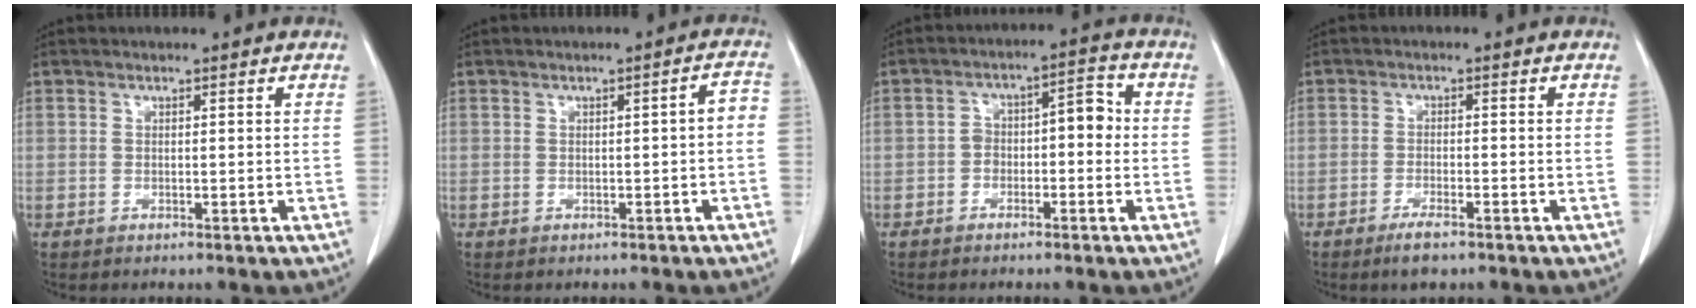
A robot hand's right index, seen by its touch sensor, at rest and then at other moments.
{"total": 2.3, "force": [-0.6, 0.5, 2.2], "torque": [-0.021, 0.010, -0.009]}
{"total": 5.6, "force": [-1.0, 2.8, 4.7], "torque": [-0.069, 0.039, -0.017]}
{"total": 3.3, "force": [-2.4, 0.7, 2.3], "torque": [-0.044, -0.003, -0.040]}